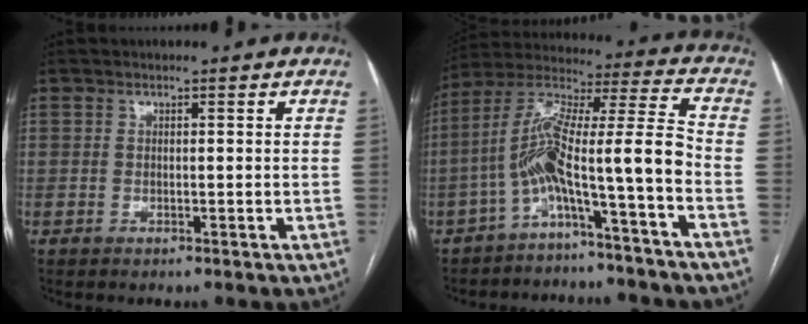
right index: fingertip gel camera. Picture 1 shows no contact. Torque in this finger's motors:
{"motor_torque": [1.70, -0.44, 0.72, 0.21]}